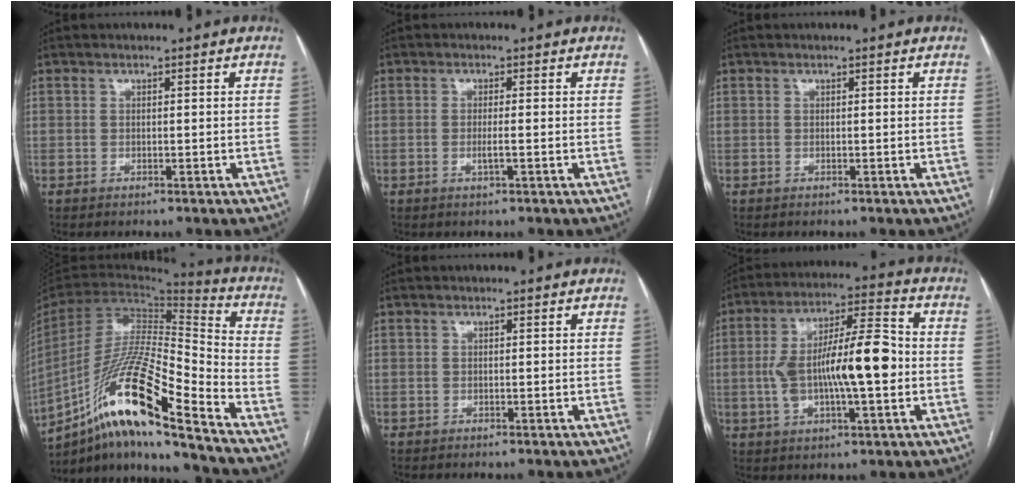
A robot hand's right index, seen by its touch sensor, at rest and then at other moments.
{"total": 1.7, "force": [-0.4, 0.0, 1.6], "torque": [-0.032, -0.002, -0.006]}
{"total": 0.0}
{"total": 21.2, "force": [-13.8, 1.2, 16.1], "torque": [-0.322, -0.018, -0.255]}
{"total": 0.0}
{"total": 14.6, "force": [-1.0, 3.5, 14.2], "torque": [-0.259, 0.024, -0.011]}